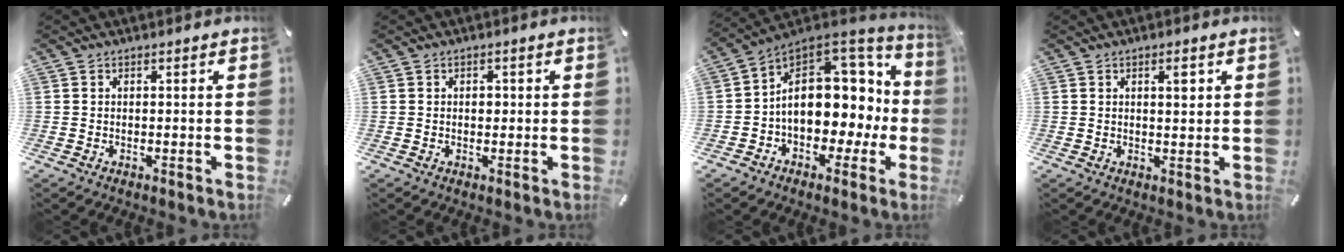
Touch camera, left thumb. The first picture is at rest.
{"total": 1.6, "force": [0.1, 1.2, 1.0], "torque": [-0.005, -0.001, -0.005]}
{"total": 15.2, "force": [1.2, 11.3, 10.1], "torque": [-0.165, -0.024, 0.026]}
{"total": 2.9, "force": [1.1, 1.1, 2.5], "torque": [-0.036, -0.003, 0.014]}